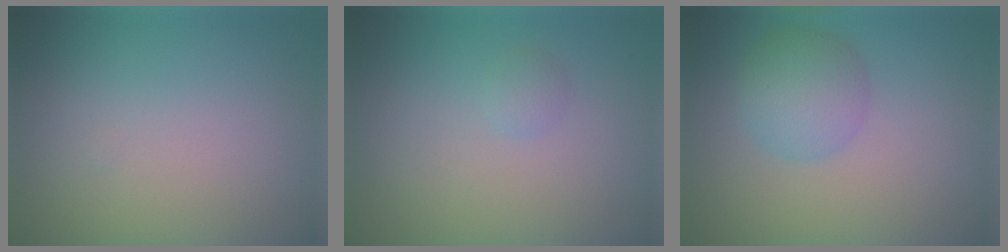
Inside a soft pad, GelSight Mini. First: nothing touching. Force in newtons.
{"total": 0.9, "press": 0.9, "slide": 0.0}
{"total": 3.7, "press": 3.7, "slide": 0.2}